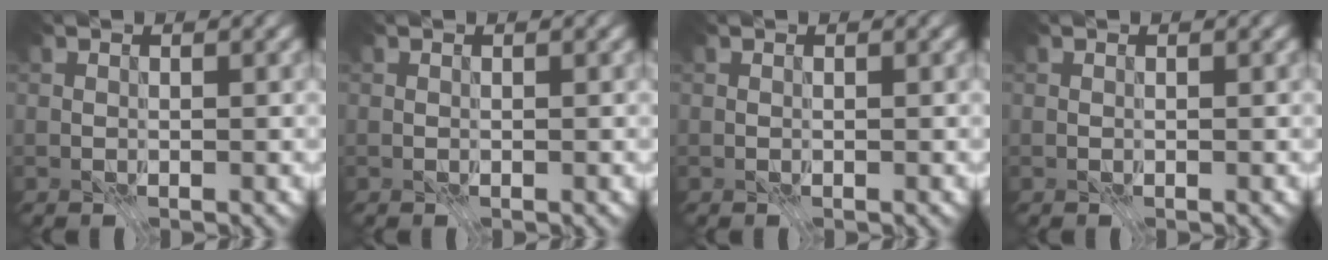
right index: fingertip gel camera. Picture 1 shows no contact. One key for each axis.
{"total": 0.0}
{"total": 0.0}
{"total": 0.0}